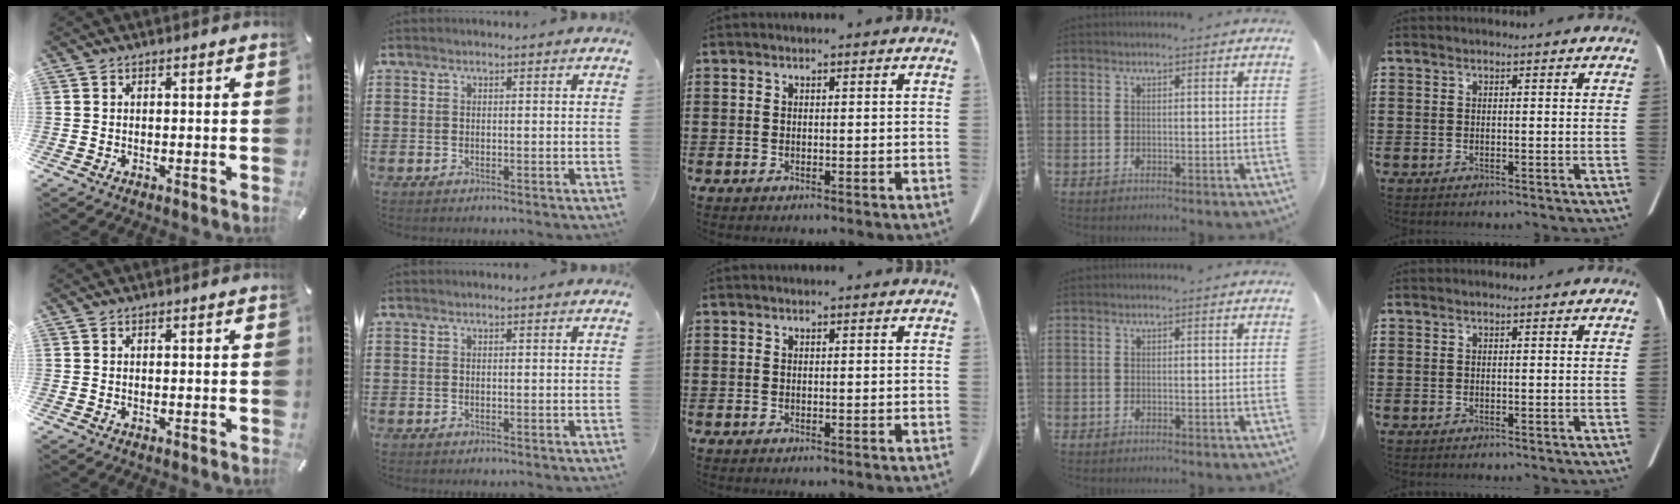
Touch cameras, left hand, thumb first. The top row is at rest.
{}